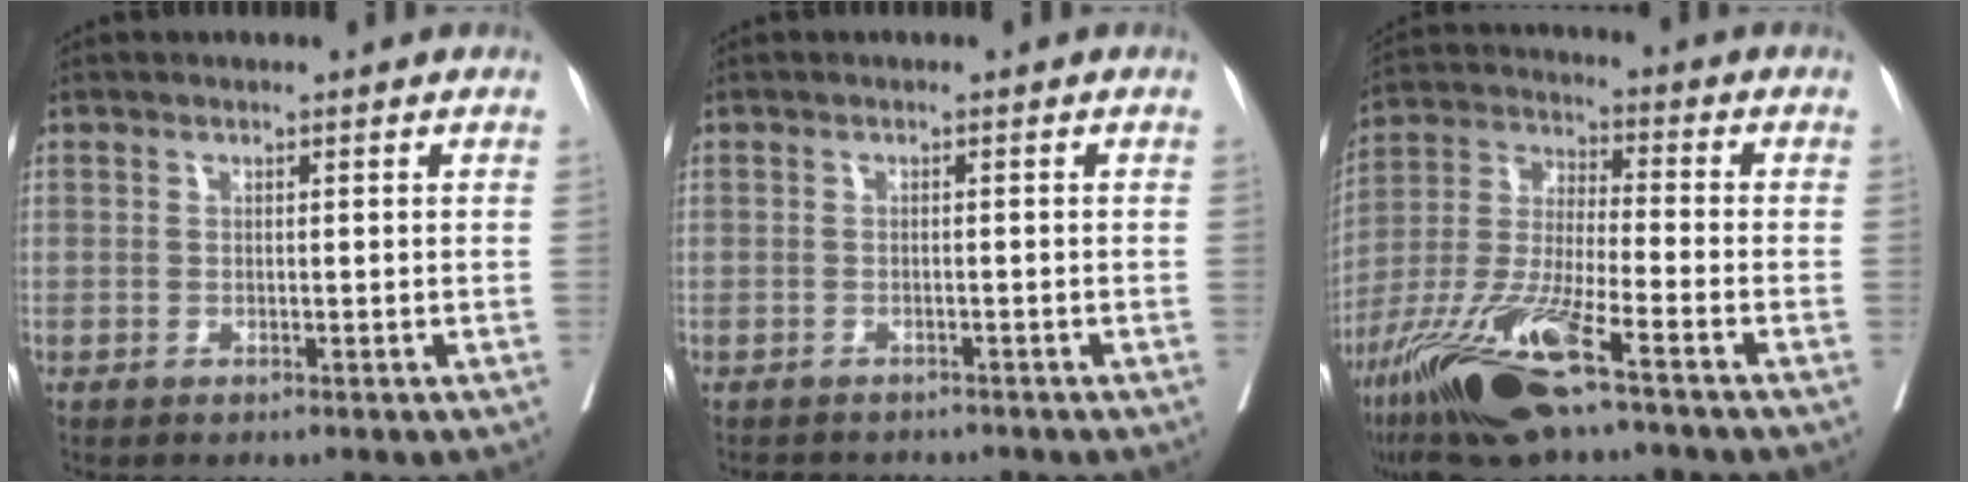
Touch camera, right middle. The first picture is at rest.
{"total": 3.8, "force": [-3.5, 1.4, 0.6], "torque": [-0.004, -0.003, -0.049]}
{"total": 16.7, "force": [-9.8, 2.2, 13.3], "torque": [-0.289, -0.040, -0.185]}